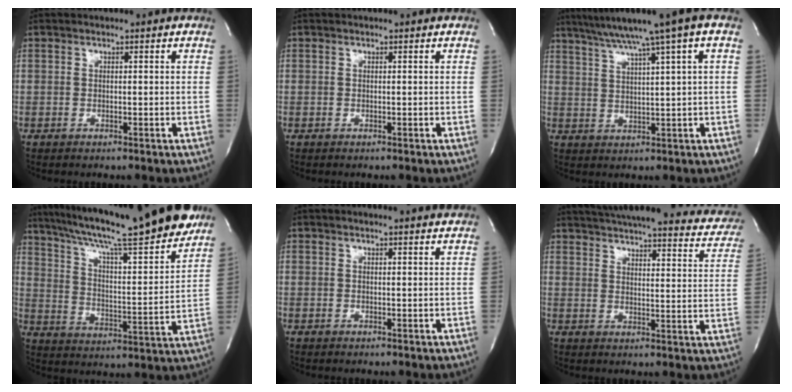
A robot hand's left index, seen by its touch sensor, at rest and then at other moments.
{"total": 0.0}
{"total": 10.2, "force": [6.5, -1.4, 7.8], "torque": [-0.129, 0.021, 0.103]}
{"total": 26.3, "force": [21.8, 2.4, 14.5], "torque": [-0.247, -0.017, 0.317]}
{"total": 4.0, "force": [3.8, -0.2, 1.0], "torque": [-0.019, -0.002, 0.034]}
{"total": 29.2, "force": [25.5, 5.5, 13.1], "torque": [-0.201, -0.041, 0.298]}